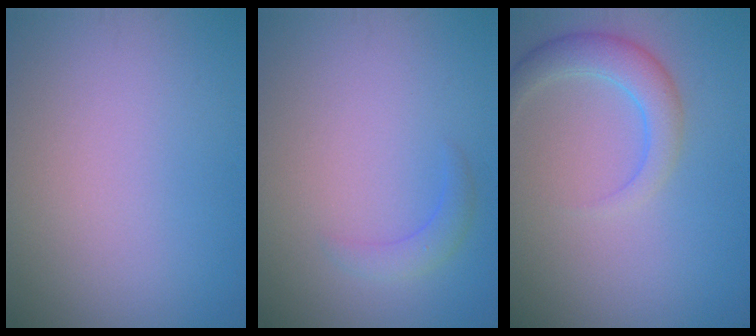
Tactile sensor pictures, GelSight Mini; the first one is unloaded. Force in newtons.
{"total": 1.6, "press": 1.6, "slide": 0.0}
{"total": 3.2, "press": 3.2, "slide": 0.0}